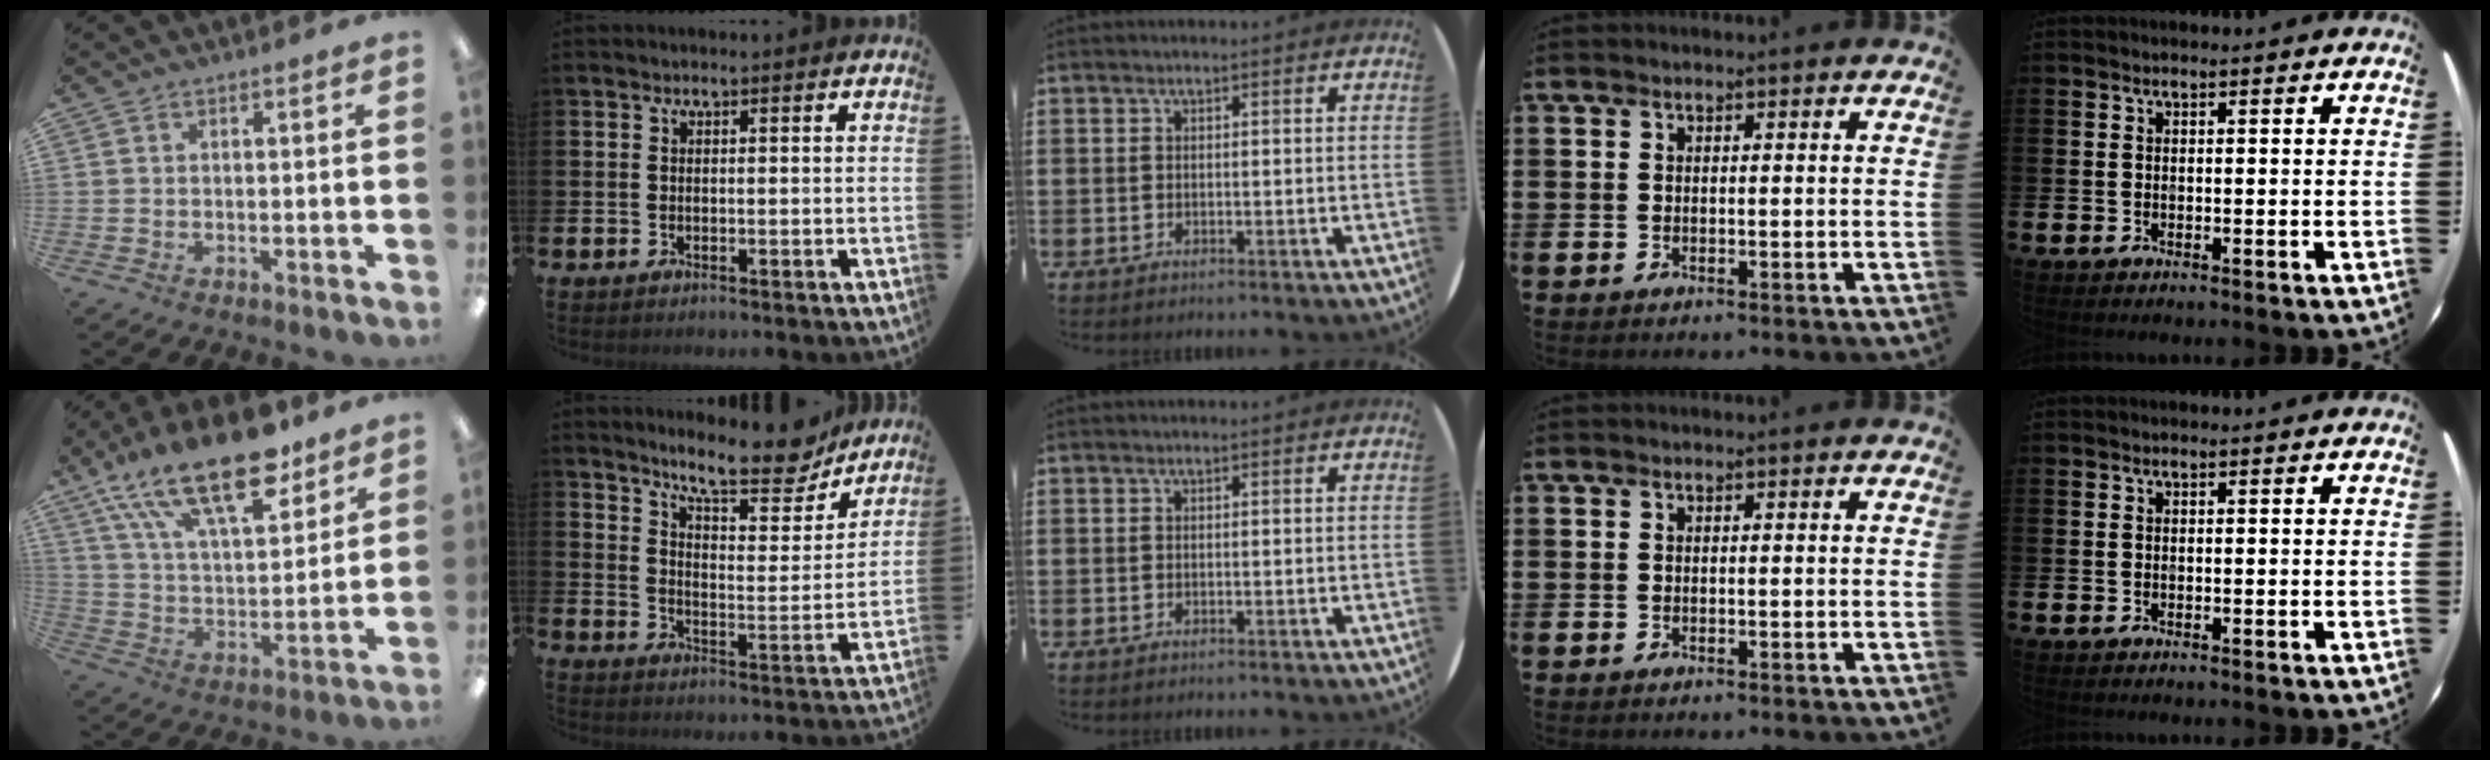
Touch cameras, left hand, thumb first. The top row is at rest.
{"thumb": {"total": 22.5, "force": [15.0, 8.9, 14.2], "torque": [-0.243, -0.076, 0.259]}, "index": {"total": 11.4, "force": [10.2, 2.4, 4.7], "torque": [-0.085, -0.065, 0.175]}}